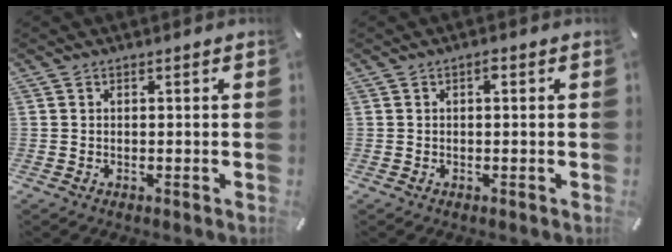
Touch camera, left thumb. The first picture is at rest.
{"total": 1.2, "force": [0.2, 0.5, 1.1], "torque": [-0.022, 0.005, 0.001]}